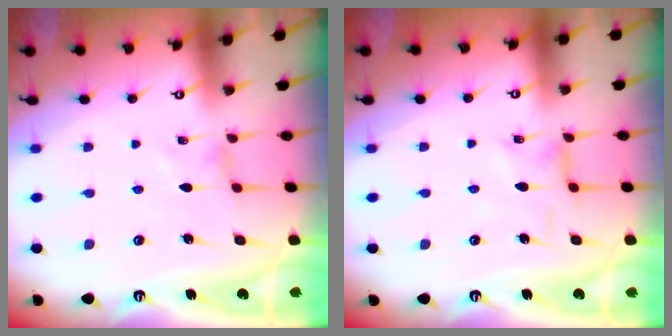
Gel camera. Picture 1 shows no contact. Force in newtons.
{"total": 1.3, "press": 1.2, "slide": 0.4}